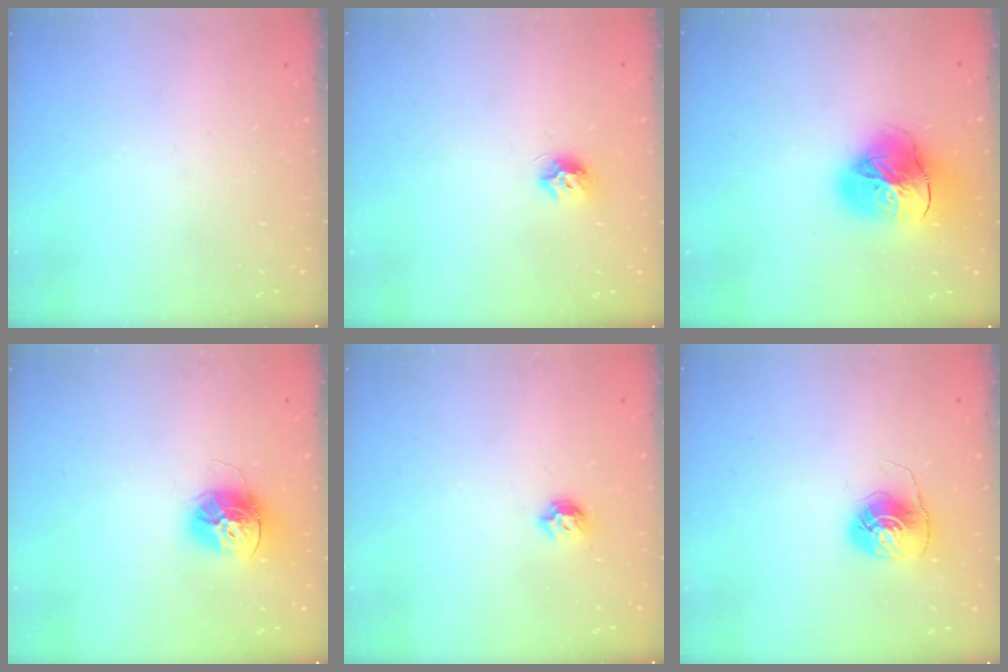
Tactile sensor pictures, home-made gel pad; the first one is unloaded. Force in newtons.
{"total": 8.2, "press": 8.2, "slide": 0.7}
{"total": 23.3, "press": 23.2, "slide": 2.4}
{"total": 13.4, "press": 13.4, "slide": 1.2}
{"total": 5.3, "press": 5.2, "slide": 1.2}
{"total": 6.8, "press": 6.8, "slide": 0.3}